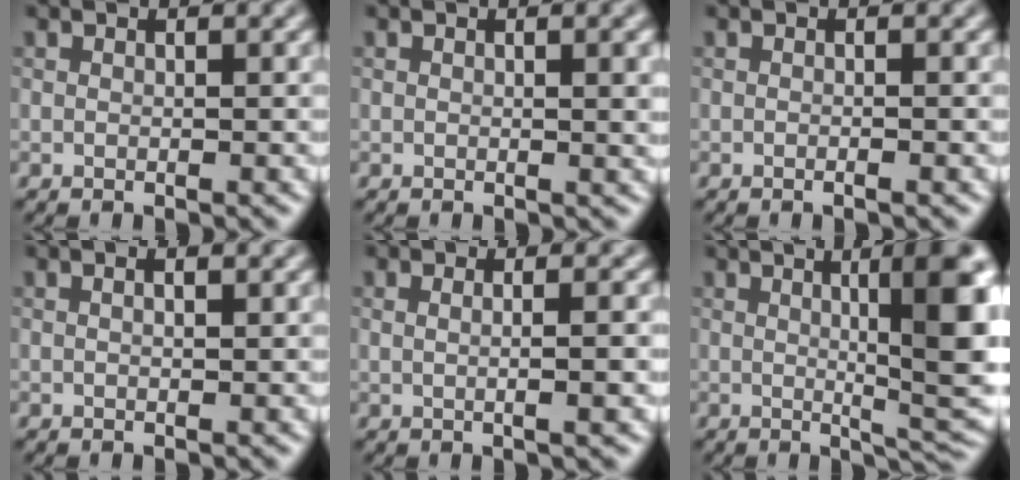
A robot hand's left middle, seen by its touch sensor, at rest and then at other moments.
{"total": 2.4, "force": [0.5, 0.8, 2.2], "torque": [-0.019, 0.006, 0.013]}
{"total": 0.8, "force": [-0.5, 0.1, 0.6], "torque": [-0.003, 0.002, -0.011]}
{"total": 0.8, "force": [0.2, 0.2, 0.7], "torque": [0.000, 0.001, -0.003]}
{"total": 2.6, "force": [-0.2, 0.8, 2.5], "torque": [-0.027, 0.006, -0.004]}
{"total": 9.7, "force": [1.4, 2.0, 9.4], "torque": [-0.106, 0.003, 0.033]}